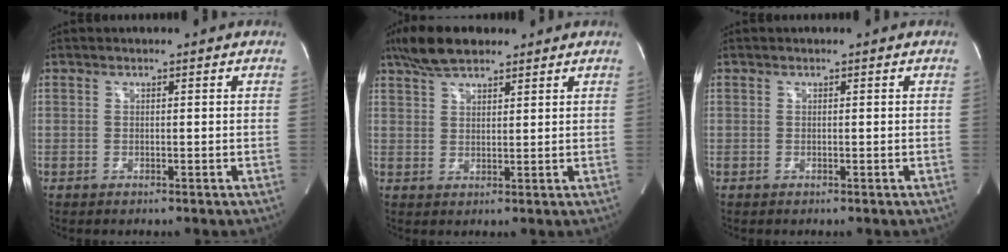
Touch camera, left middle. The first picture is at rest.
{"total": 7.0, "force": [5.4, 2.3, 3.7], "torque": [-0.079, 0.019, 0.102]}
{"total": 0.0}